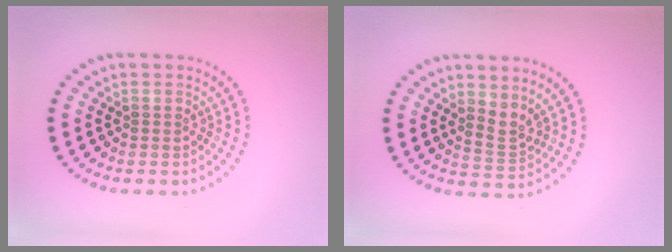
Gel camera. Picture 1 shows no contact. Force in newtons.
{"total": 2.1, "press": 1.4, "slide": 1.6}